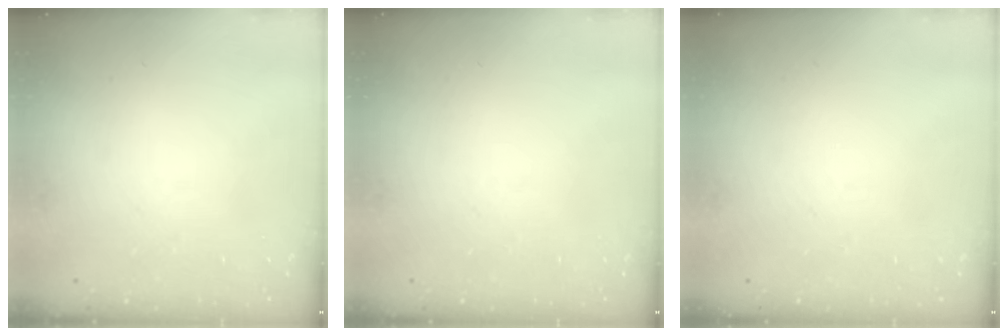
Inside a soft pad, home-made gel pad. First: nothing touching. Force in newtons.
{"total": 0.0}
{"total": 0.0}